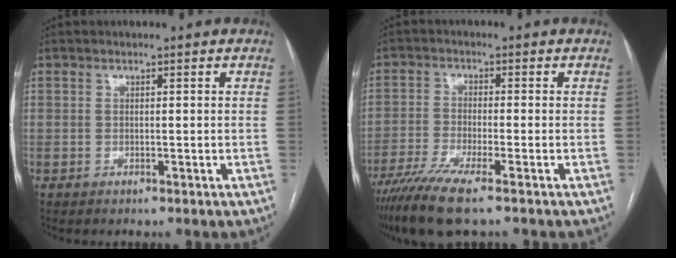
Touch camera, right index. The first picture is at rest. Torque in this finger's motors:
{"motor_torque": [0.62, -0.17, 0.45, 0.12]}